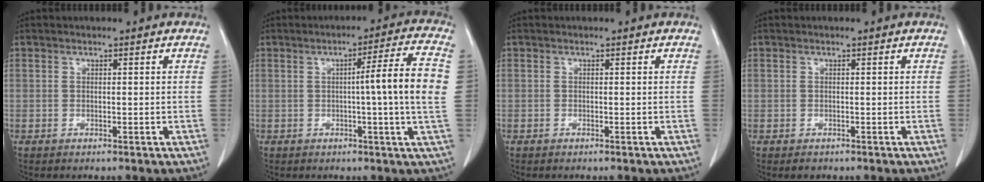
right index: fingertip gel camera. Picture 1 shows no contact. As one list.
[{"total": 9.4, "force": [0.1, -1.5, 9.3], "torque": [-0.132, 0.003, -0.001]}, {"total": 0.0}, {"total": 1.0, "force": [-0.6, 0.8, 0.2], "torque": [-0.004, 0.002, -0.006]}]